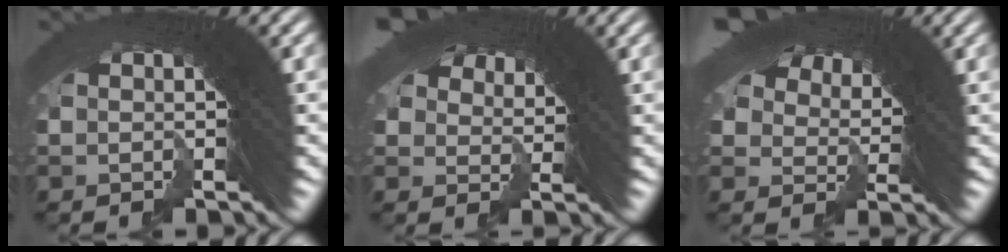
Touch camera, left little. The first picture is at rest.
{"total": 2.9, "force": [0.9, 2.7, 0.9], "torque": [-0.009, -0.027, 0.025]}
{"total": 4.3, "force": [1.9, 3.1, 2.2], "torque": [-0.035, -0.016, 0.040]}